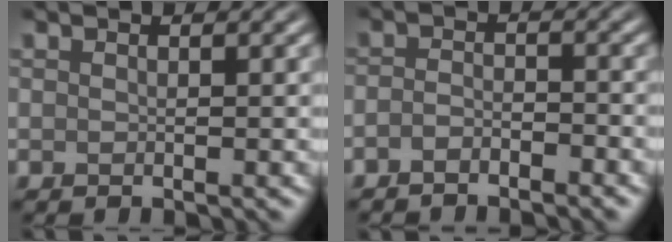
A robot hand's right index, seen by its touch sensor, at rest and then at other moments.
{"total": 1.9, "force": [-1.5, 0.6, 0.9], "torque": [-0.018, 0.001, -0.032]}